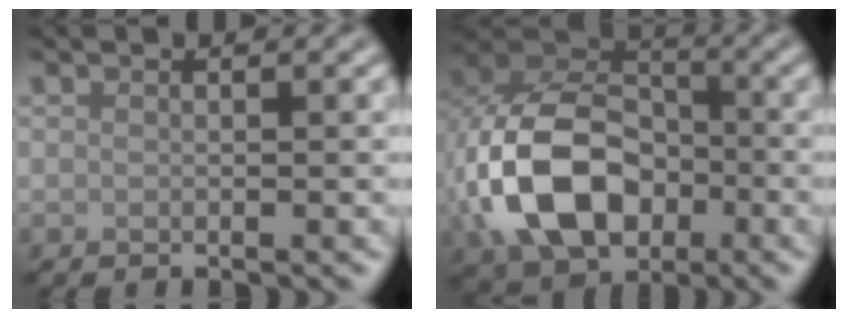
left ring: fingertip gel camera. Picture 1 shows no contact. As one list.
[{"total": 11.7, "force": [-2.7, 8.1, 7.9], "torque": [-0.174, -0.001, -0.060]}]